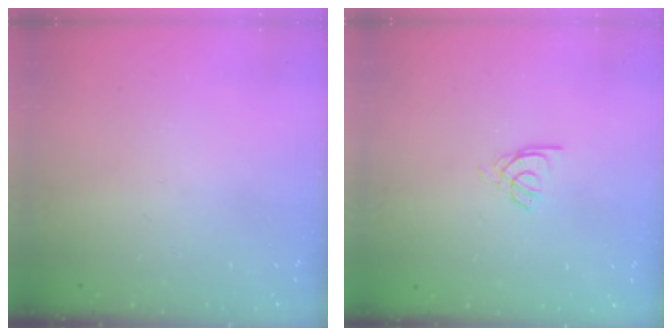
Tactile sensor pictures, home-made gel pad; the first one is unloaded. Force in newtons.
{"total": 2.2, "press": 2.1, "slide": 0.4}